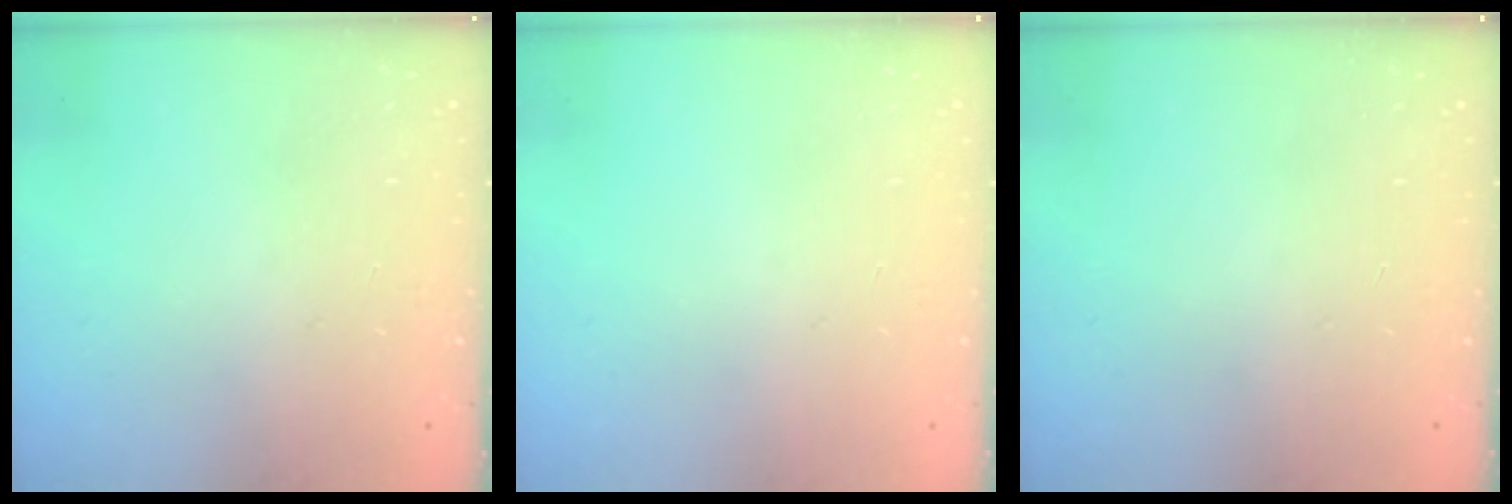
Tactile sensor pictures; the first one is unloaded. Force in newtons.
{"total": 0.0}
{"total": 0.0}